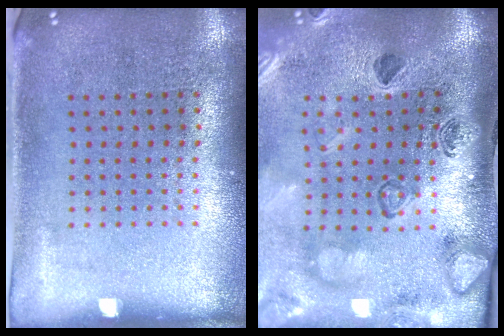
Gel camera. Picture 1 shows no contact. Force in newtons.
{"total": 2.8, "press": 2.5, "slide": 1.3}